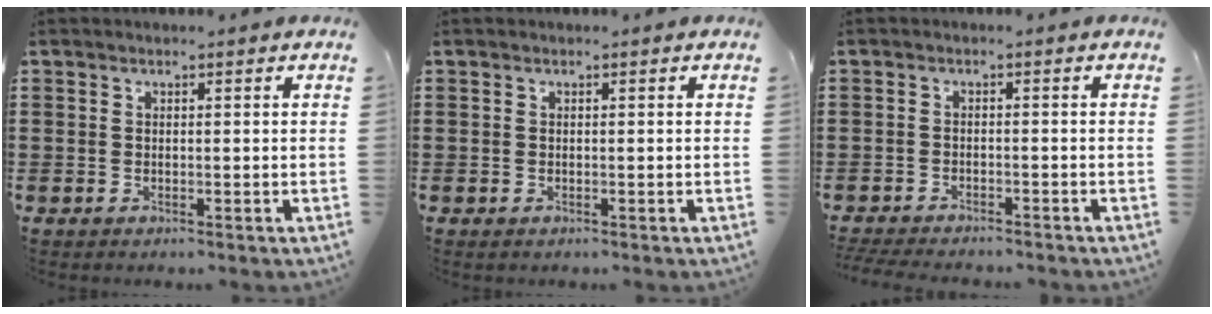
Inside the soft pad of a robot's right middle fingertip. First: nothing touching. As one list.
[{"total": 0.0}, {"total": 2.4, "force": [-2.4, 0.1, 0.2], "torque": [-0.015, -0.005, -0.053]}]